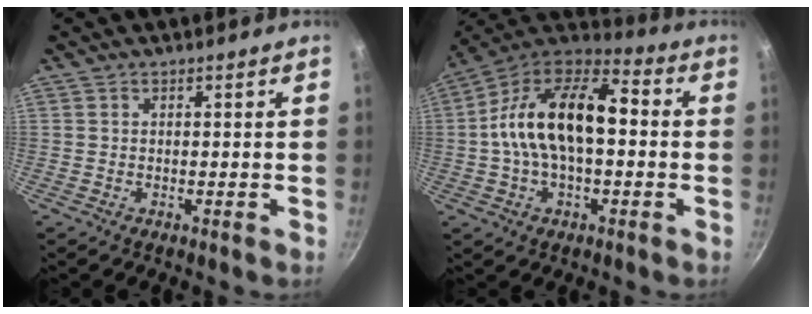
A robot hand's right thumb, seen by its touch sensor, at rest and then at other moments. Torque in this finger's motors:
{"motor_torque": [2.50, 2.51, 0.41, -0.10, 0.23]}